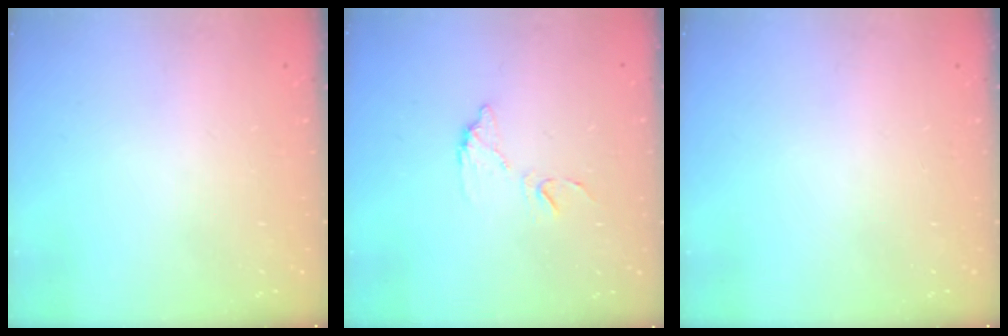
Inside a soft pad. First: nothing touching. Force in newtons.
{"total": 8.1, "press": 8.1, "slide": 0.3}
{"total": 0.0}